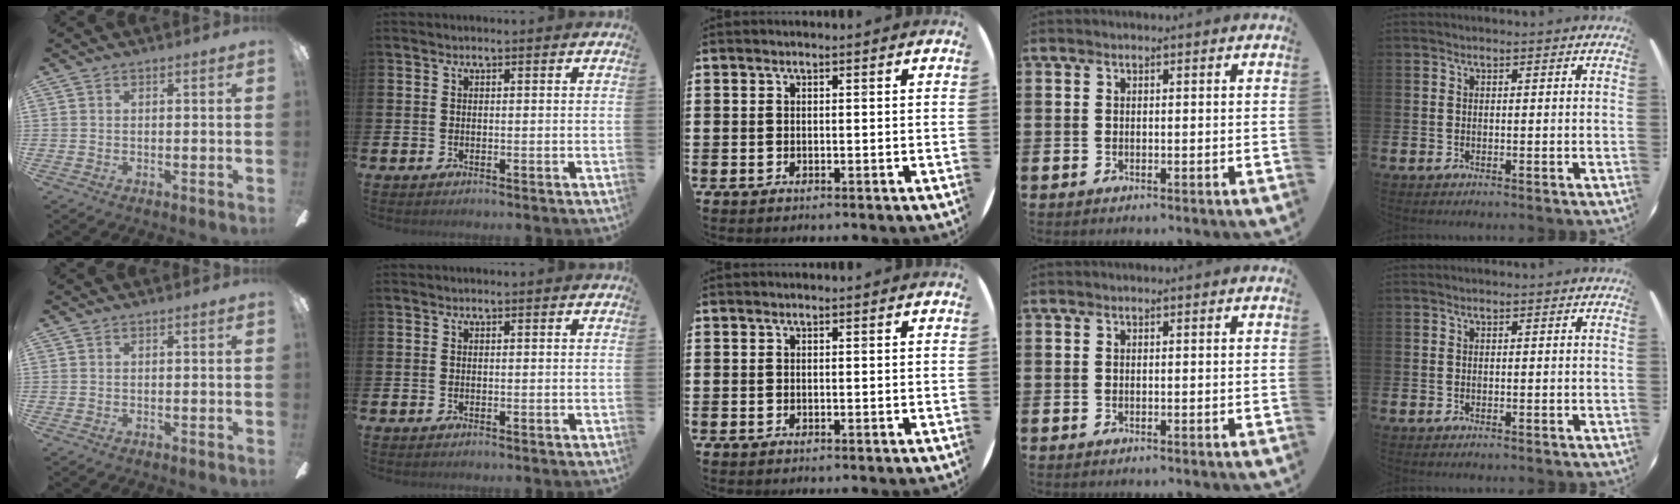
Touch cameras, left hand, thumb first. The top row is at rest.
{}